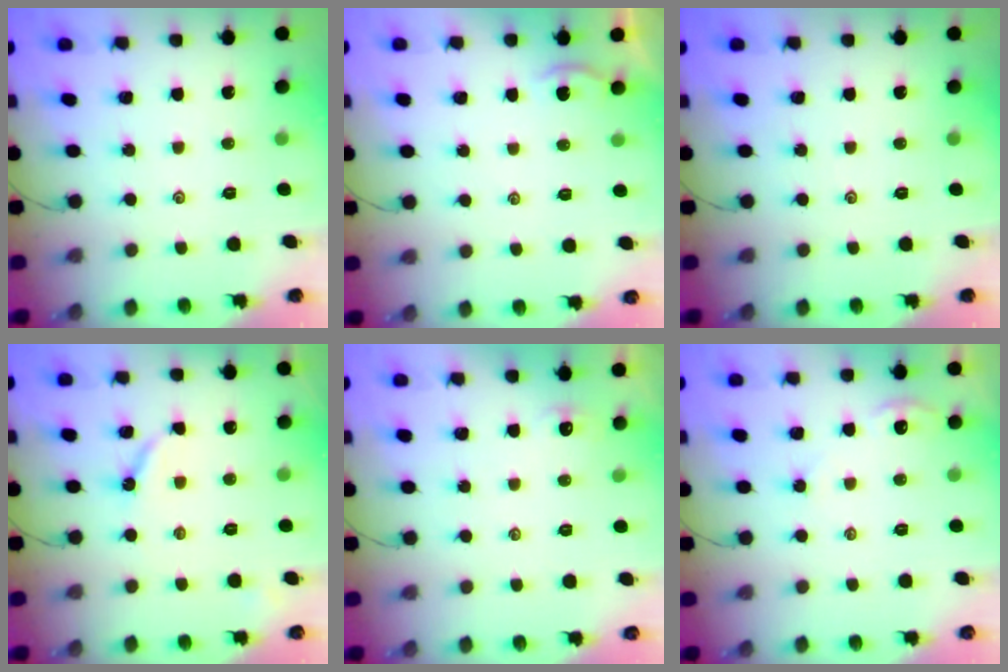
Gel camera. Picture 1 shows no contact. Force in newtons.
{"total": 1.2, "press": 1.2, "slide": 0.2}
{"total": 0.0}
{"total": 4.8, "press": 4.8, "slide": 0.4}
{"total": 2.4, "press": 2.4, "slide": 0.3}
{"total": 2.4, "press": 2.4, "slide": 0.4}